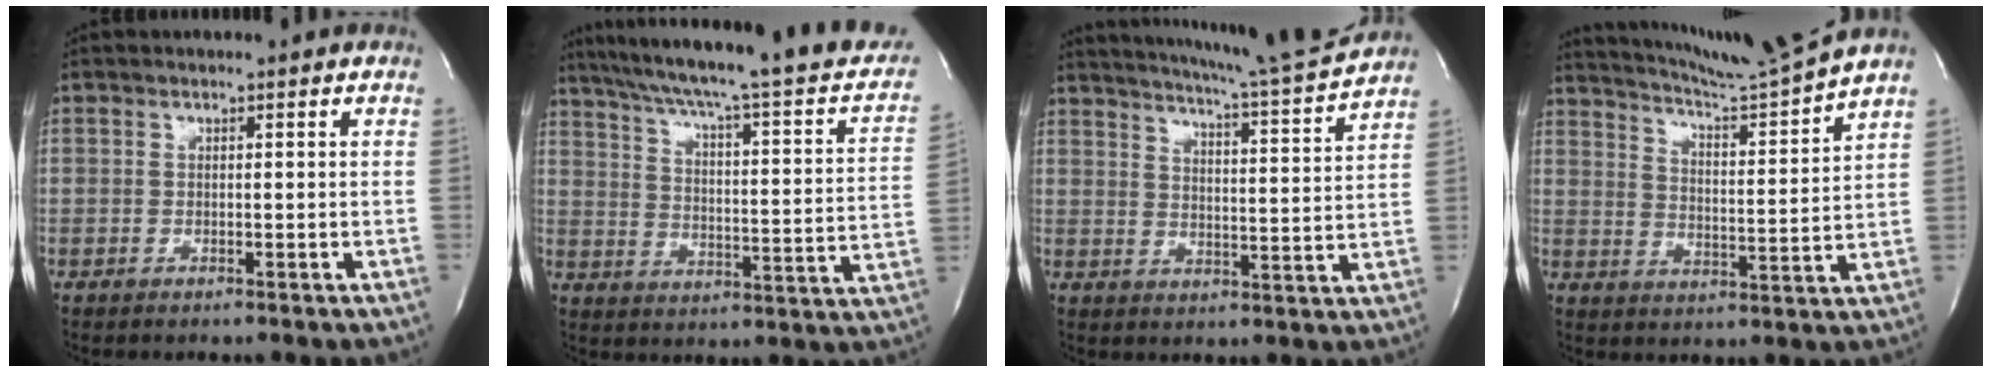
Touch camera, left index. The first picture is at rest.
{"total": 27.1, "force": [21.9, 2.8, 15.7], "torque": [-0.231, -0.013, 0.278]}
{"total": 16.1, "force": [14.9, -1.3, 6.1], "torque": [-0.104, -0.041, 0.200]}
{"total": 13.1, "force": [12.1, -3.1, 3.7], "torque": [-0.074, -0.047, 0.188]}